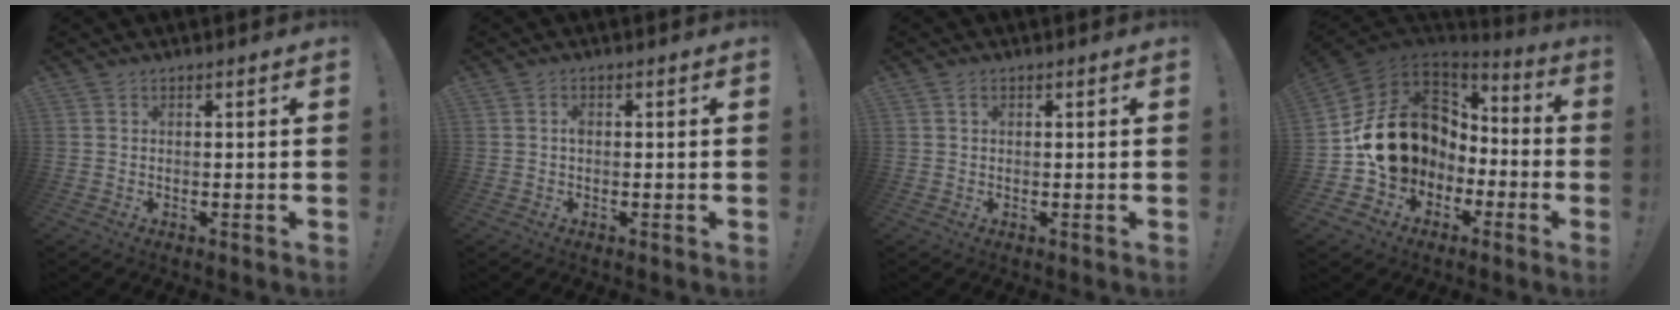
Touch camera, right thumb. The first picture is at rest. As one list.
[{"total": 1.1, "force": [-0.1, 0.6, 0.9], "torque": [-0.010, 0.000, -0.004]}, {"total": 0.9, "force": [0.4, 0.8, 0.1], "torque": [0.005, 0.000, 0.005]}, {"total": 16.7, "force": [0.3, 14.2, 8.8], "torque": [-0.123, -0.004, 0.038]}]